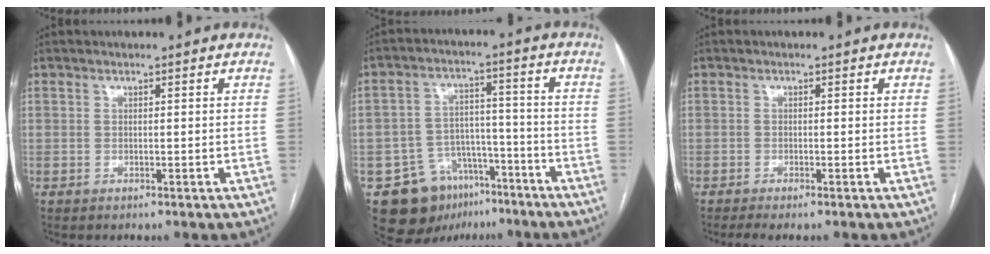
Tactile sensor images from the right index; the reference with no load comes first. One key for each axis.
{"total": 12.2, "fx": -7.3, "fy": 8.7, "fz": 4.5, "tx": -0.068, "ty": 0.036, "tz": -0.107}
{"total": 2.2, "fx": -1.6, "fy": 0.0, "fz": 1.5, "tx": -0.023, "ty": -0.003, "tz": -0.029}